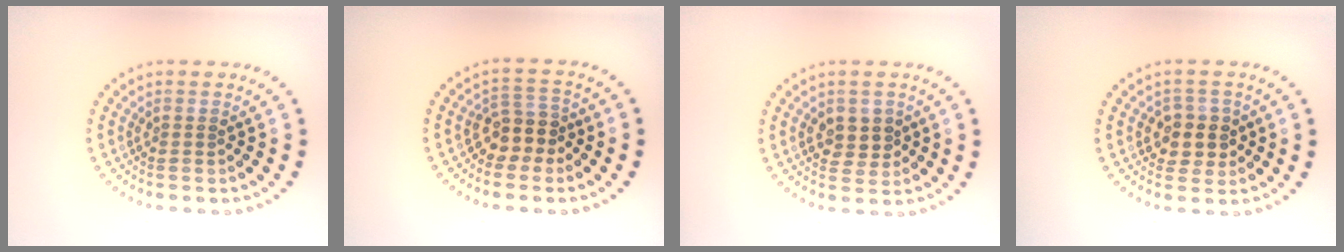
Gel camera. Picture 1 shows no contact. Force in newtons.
{"total": 2.8, "press": 2.4, "slide": 1.5}
{"total": 2.4, "press": 2.4, "slide": 0.3}
{"total": 2.8, "press": 2.7, "slide": 0.9}